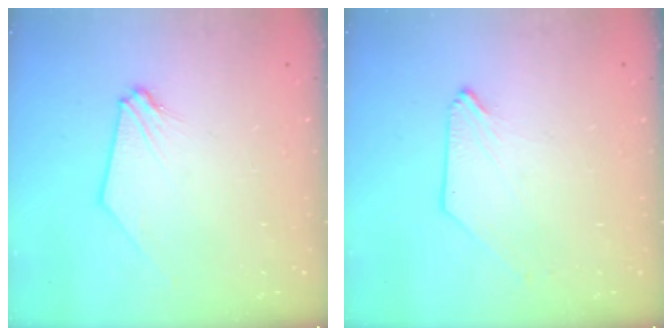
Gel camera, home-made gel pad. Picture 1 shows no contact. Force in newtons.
{"total": 0.0}